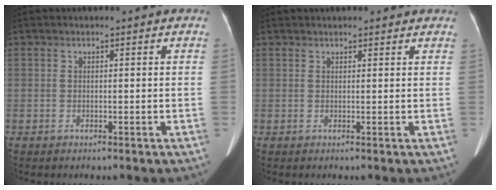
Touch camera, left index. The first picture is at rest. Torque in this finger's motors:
{"motor_torque": [1.01, -1.13, 0.14, 0.10]}